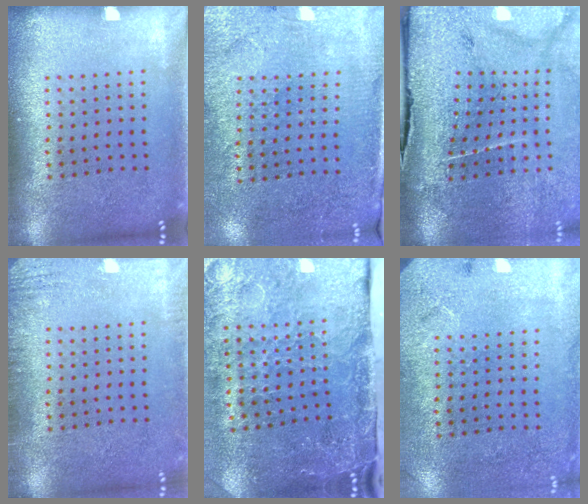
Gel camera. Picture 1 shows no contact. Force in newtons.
{"total": 2.8, "press": 2.6, "slide": 1.2}
{"total": 3.5, "press": 3.2, "slide": 1.4}
{"total": 1.7, "press": 1.7, "slide": 0.2}
{"total": 4.9, "press": 3.7, "slide": 3.2}
{"total": 2.7, "press": 2.2, "slide": 1.7}